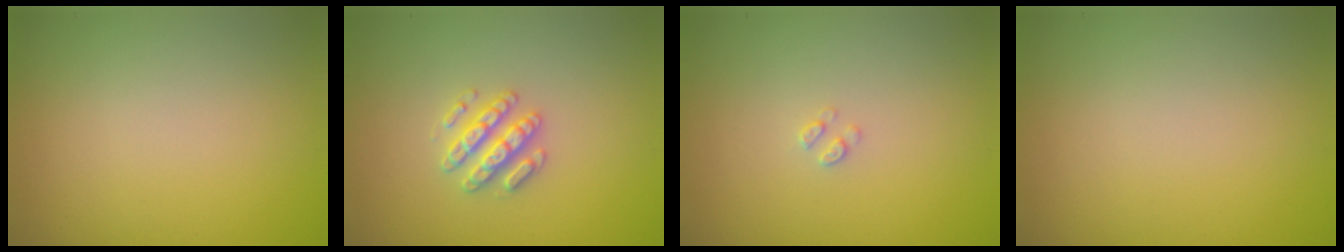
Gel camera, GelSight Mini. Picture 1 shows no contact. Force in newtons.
{"total": 2.6, "press": 2.5, "slide": 0.4}
{"total": 0.7, "press": 0.6, "slide": 0.1}
{"total": 0.0}